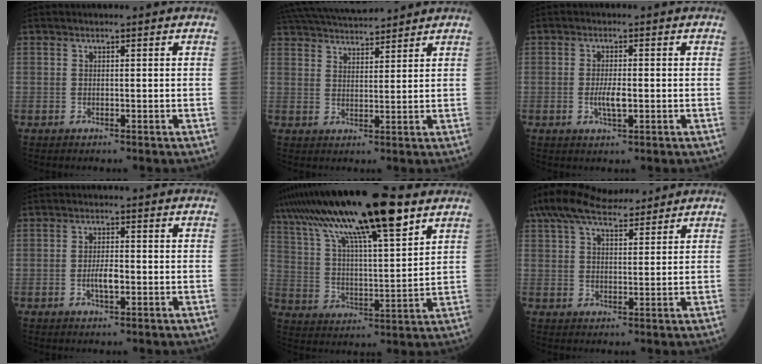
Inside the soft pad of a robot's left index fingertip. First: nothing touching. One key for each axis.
{"total": 14.1, "fx": 13.0, "fy": 2.3, "fz": 4.9, "tx": -0.096, "ty": 0.039, "tz": 0.215}
{"total": 3.0, "fx": -0.5, "fy": 0.7, "fz": 2.9, "tx": -0.062, "ty": -0.002, "tz": -0.008}
{"total": 2.9, "fx": -0.8, "fy": 0.8, "fz": 2.7, "tx": -0.054, "ty": 0.002, "tz": -0.012}
{"total": 22.4, "fx": 14.9, "fy": 2.8, "fz": 16.5, "tx": -0.305, "ty": 0.037, "tz": 0.258}
{"total": 11.9, "fx": 10.3, "fy": 2.5, "fz": 5.4, "tx": -0.105, "ty": 0.039, "tz": 0.174}